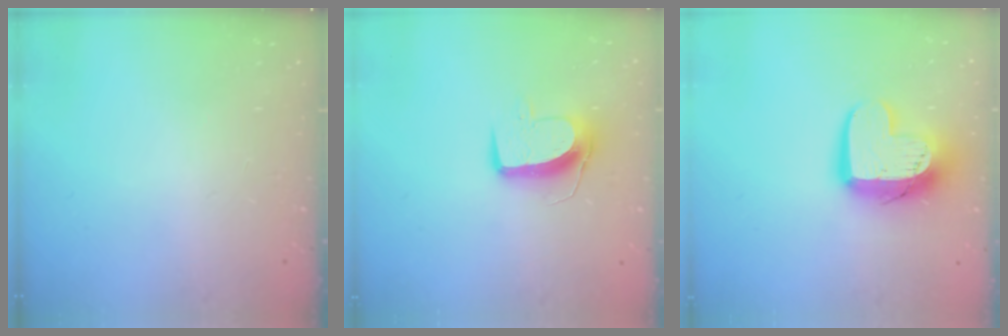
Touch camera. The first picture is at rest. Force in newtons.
{"total": 9.8, "press": 9.7, "slide": 0.8}
{"total": 13.9, "press": 13.9, "slide": 1.0}